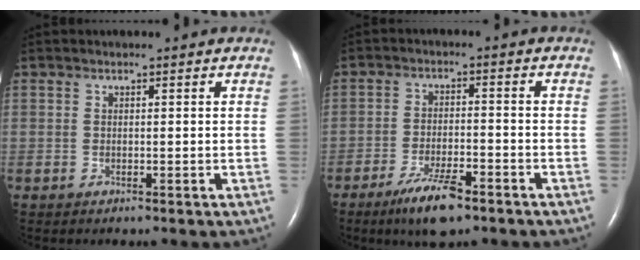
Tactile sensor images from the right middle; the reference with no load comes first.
{"total": 7.3, "force": [-5.0, 1.6, 5.1], "torque": [-0.102, -0.010, -0.084]}